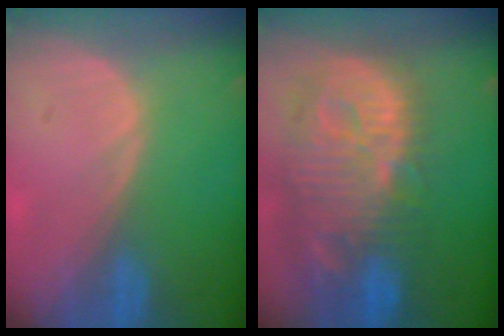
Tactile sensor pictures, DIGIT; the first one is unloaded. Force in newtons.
{"total": 14.0, "press": 12.2, "slide": 6.8}